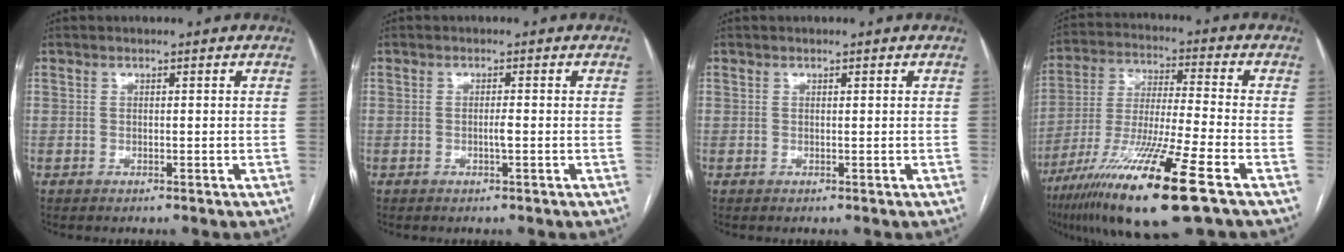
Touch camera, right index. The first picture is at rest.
{"total": 1.1, "force": [-0.3, 0.0, 1.1], "torque": [-0.021, -0.001, -0.004]}
{"total": 0.0}
{"total": 18.6, "force": [-10.3, 0.2, 15.5], "torque": [-0.298, -0.048, -0.188]}